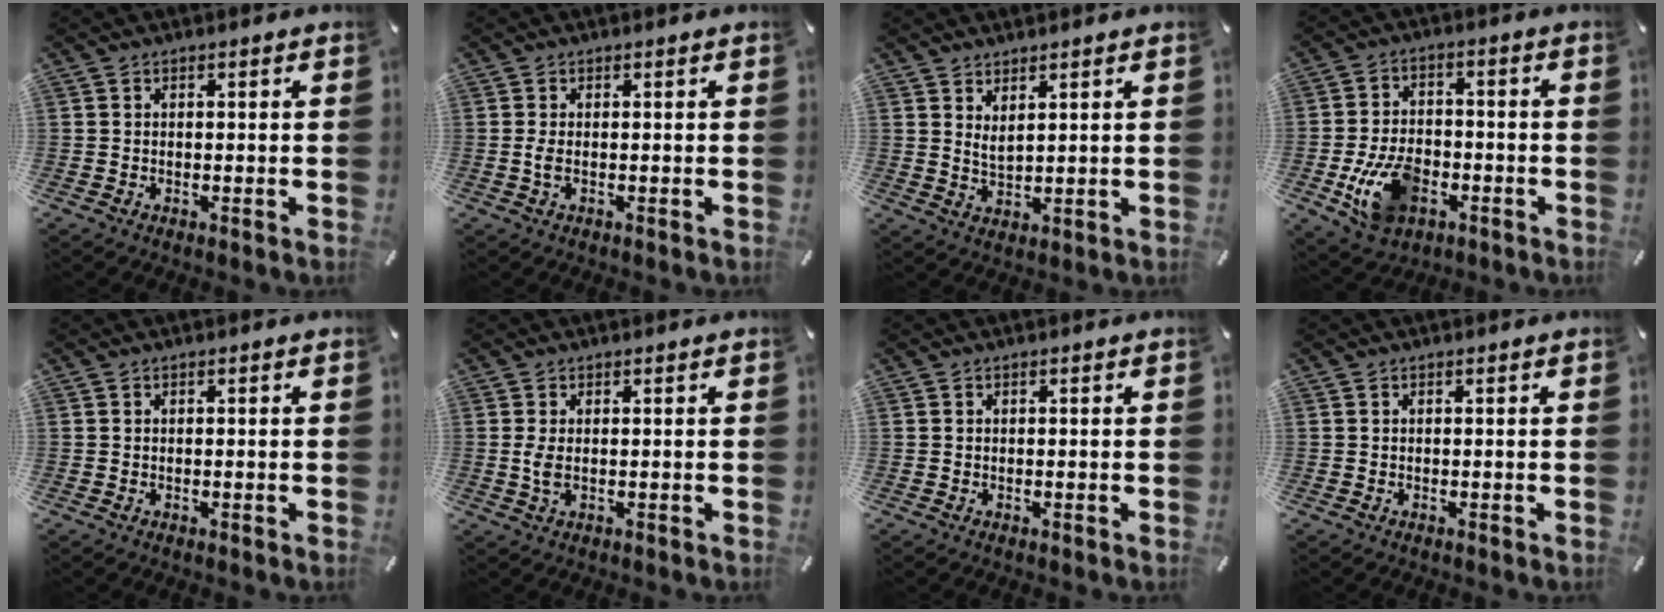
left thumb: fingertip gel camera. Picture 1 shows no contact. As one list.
[{"total": 1.9, "force": [-0.1, 0.6, 1.8], "torque": [-0.042, -0.004, -0.005]}, {"total": 3.2, "force": [2.7, 0.8, 1.4], "torque": [-0.031, -0.014, 0.050]}, {"total": 12.3, "force": [-4.1, 8.3, 8.0], "torque": [-0.157, 0.006, -0.073]}, {"total": 0.0}, {"total": 3.1, "force": [0.2, 1.2, 2.8], "torque": [-0.069, -0.003, -0.001]}, {"total": 0.0}, {"total": 0.0}]